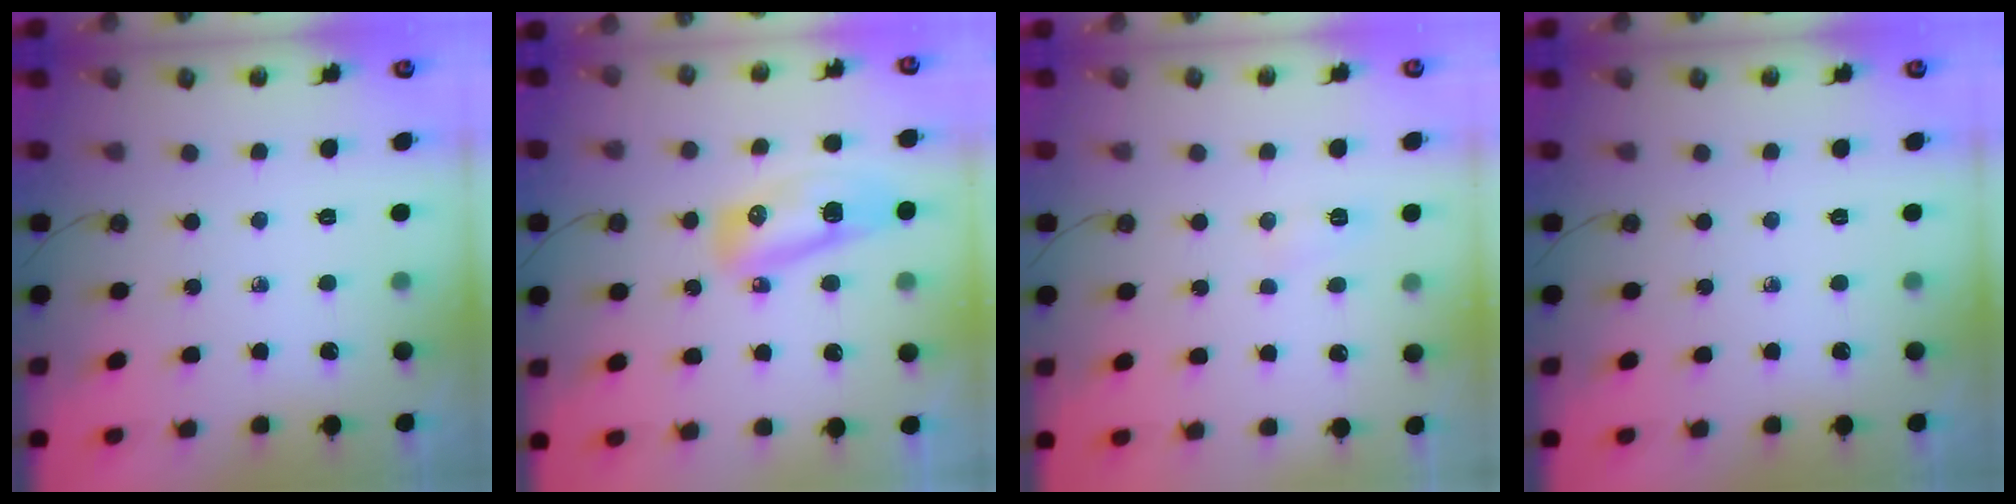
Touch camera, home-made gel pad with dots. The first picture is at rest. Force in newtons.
{"total": 17.7, "press": 13.1, "slide": 12.0}
{"total": 5.2, "press": 5.2, "slide": 0.5}
{"total": 0.0}